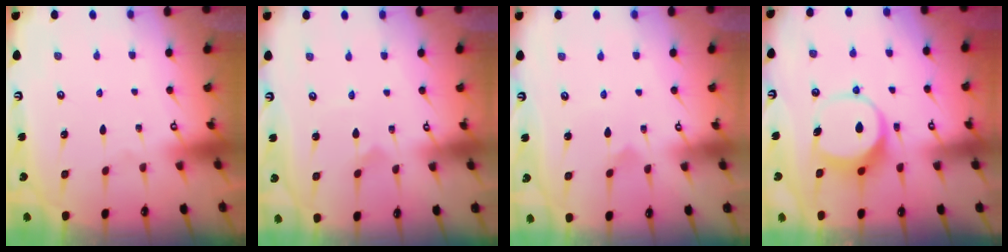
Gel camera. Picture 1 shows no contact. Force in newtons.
{"total": 1.8, "press": 1.8, "slide": 0.2}
{"total": 2.9, "press": 2.9, "slide": 0.2}
{"total": 8.3, "press": 8.3, "slide": 0.7}